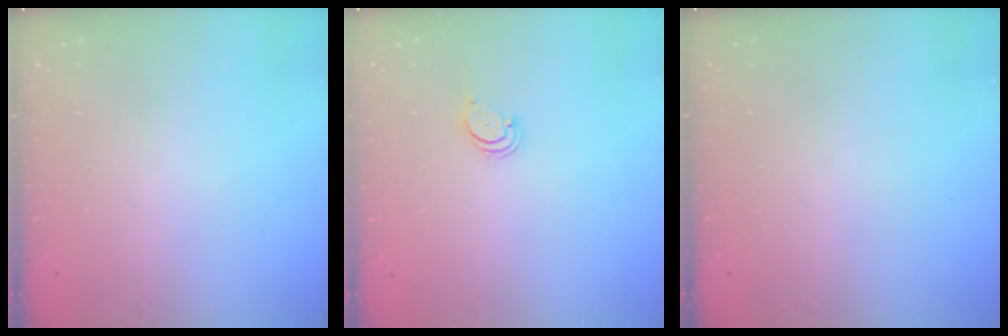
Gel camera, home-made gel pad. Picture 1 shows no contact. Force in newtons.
{"total": 2.6, "press": 2.5, "slide": 0.5}
{"total": 0.0}